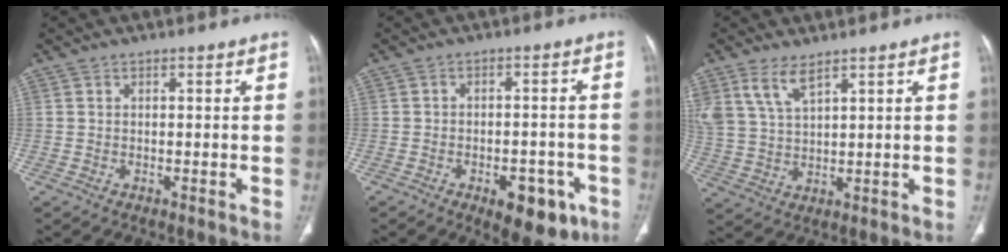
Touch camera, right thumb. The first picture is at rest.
{"total": 12.5, "force": [-6.0, 6.4, 8.9], "torque": [-0.083, 0.023, -0.070]}
{"total": 6.8, "force": [4.6, 2.5, 4.4], "torque": [-0.092, -0.015, 0.102]}